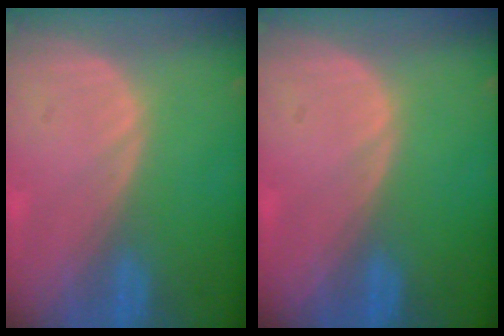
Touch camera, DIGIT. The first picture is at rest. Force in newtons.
{"total": 0.0}